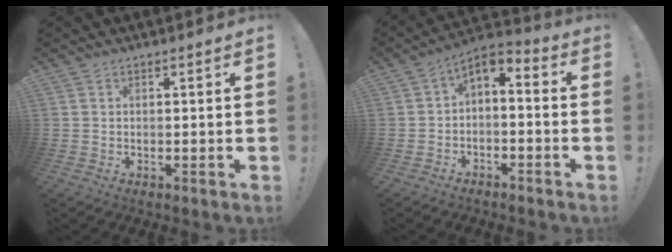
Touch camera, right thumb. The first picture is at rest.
{"total": 3.8, "force": [-1.9, 2.1, 2.6], "torque": [-0.042, 0.012, -0.032]}